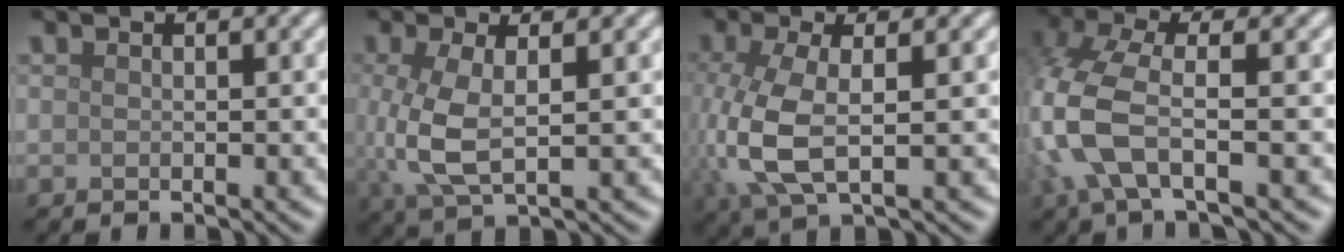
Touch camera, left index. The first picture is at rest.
{"total": 4.9, "force": [0.2, 2.0, 4.5], "torque": [-0.114, -0.005, 0.004]}
{"total": 6.1, "force": [-0.4, 2.7, 5.5], "torque": [-0.142, -0.005, -0.007]}
{"total": 6.8, "force": [-2.1, 2.5, 5.9], "torque": [-0.155, 0.003, -0.057]}